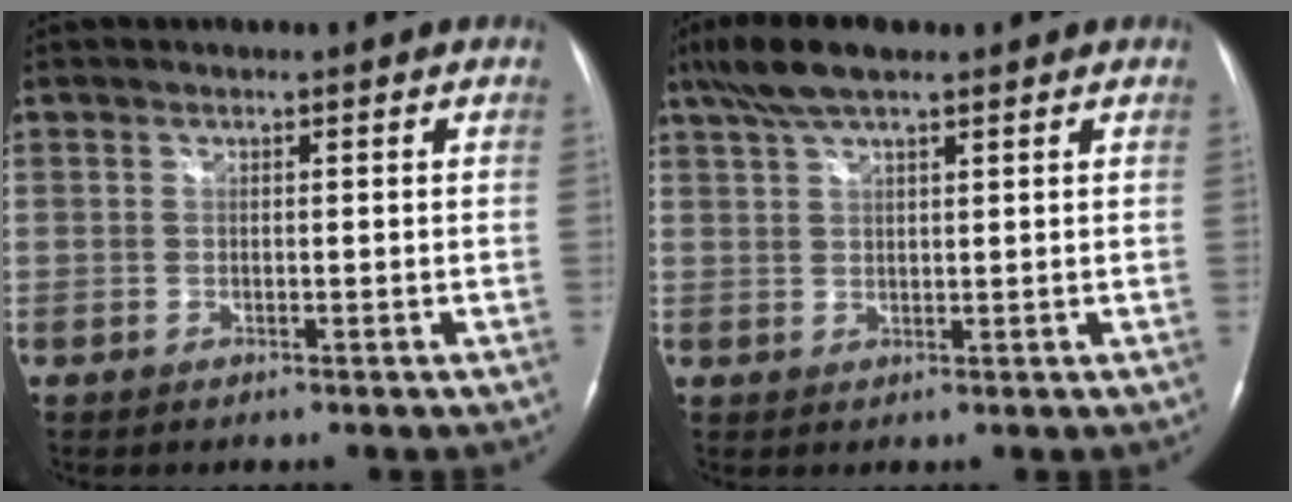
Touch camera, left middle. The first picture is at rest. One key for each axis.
{"total": 6.5, "fx": 4.8, "fy": 1.3, "fz": 4.2, "tx": -0.093, "ty": 0.022, "tz": 0.089}